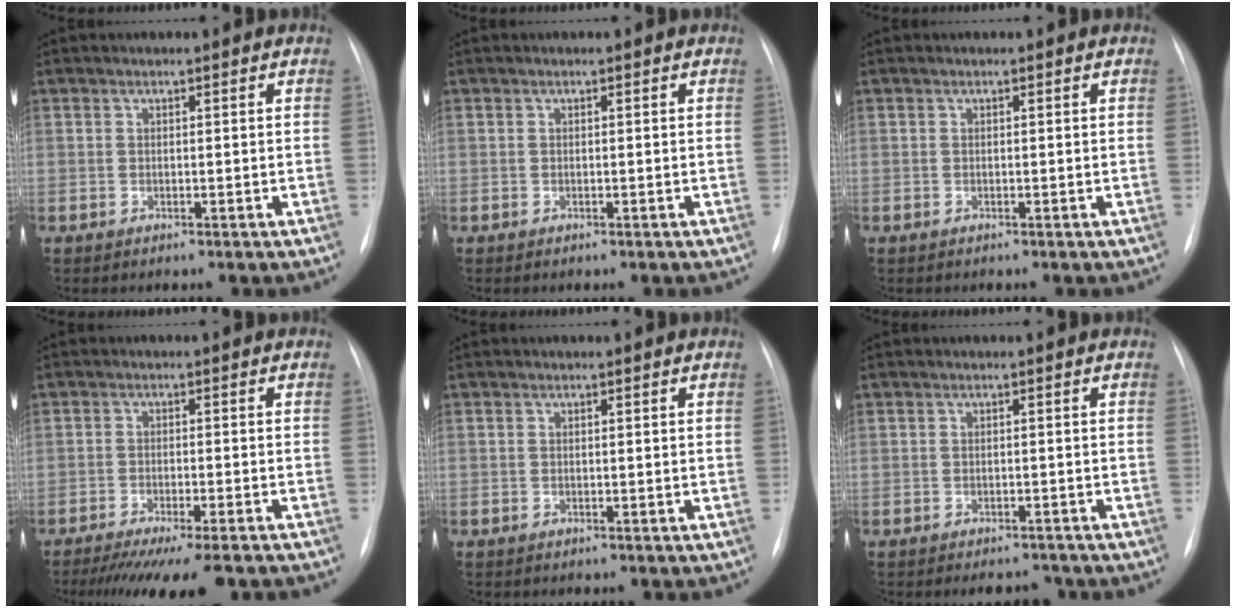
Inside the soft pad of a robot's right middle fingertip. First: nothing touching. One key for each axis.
{"total": 0.0}
{"total": 0.0}
{"total": 12.7, "fx": -10.6, "fy": 1.0, "fz": 6.9, "tx": -0.093, "ty": -0.029, "tz": -0.155}
{"total": 0.0}
{"total": 3.4, "fx": -3.1, "fy": 1.2, "fz": 0.8, "tx": -0.004, "ty": -0.002, "tz": -0.038}